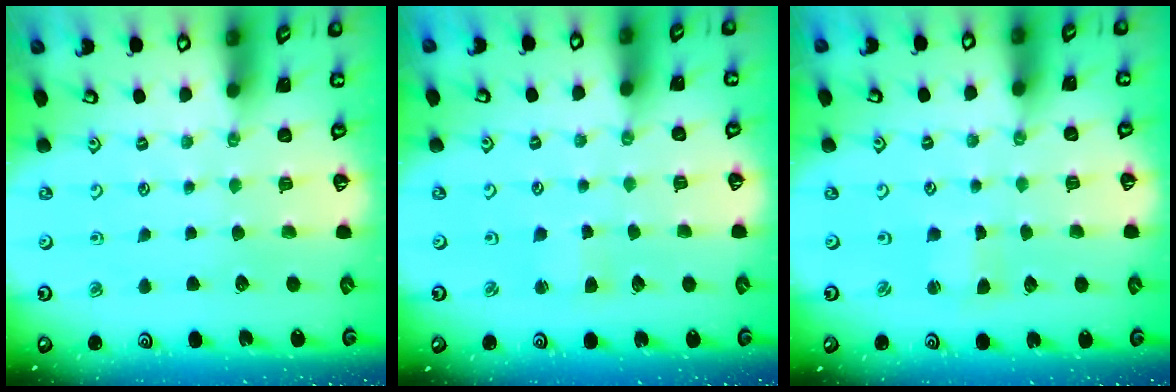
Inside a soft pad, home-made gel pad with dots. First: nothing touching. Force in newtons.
{"total": 2.5, "press": 2.5, "slide": 0.3}
{"total": 1.6, "press": 1.6, "slide": 0.3}